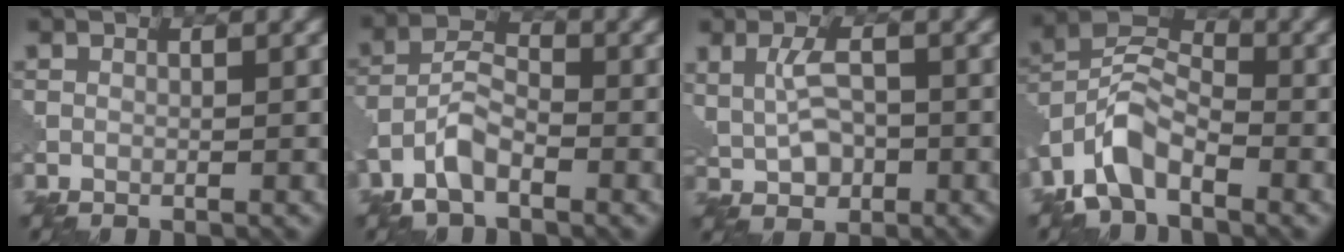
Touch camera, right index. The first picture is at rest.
{"total": 4.3, "force": [-2.6, 1.9, 2.8], "torque": [-0.054, 0.011, -0.062]}
{"total": 3.3, "force": [0.2, 1.9, 2.6], "torque": [-0.052, 0.000, 0.008]}
{"total": 5.8, "force": [-3.5, 2.8, 3.6], "torque": [-0.069, 0.011, -0.083]}